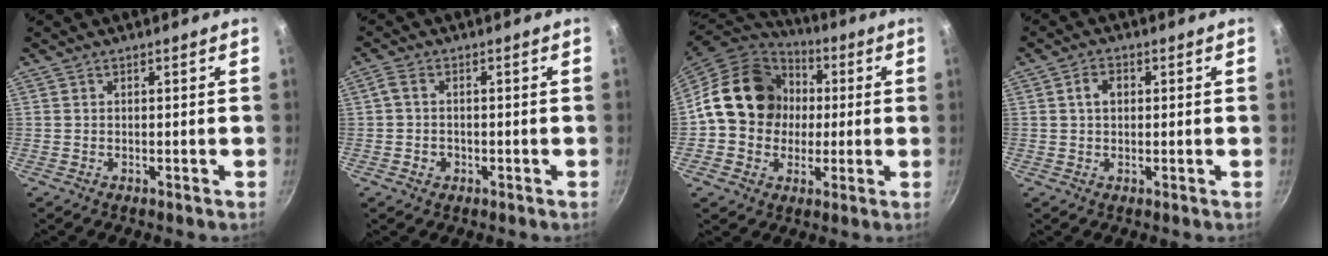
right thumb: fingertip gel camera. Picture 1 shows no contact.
{"total": 3.3, "force": [-0.9, 2.6, 1.9], "torque": [-0.038, 0.009, -0.021]}
{"total": 18.2, "force": [1.5, 15.3, 9.7], "torque": [-0.132, 0.033, 0.018]}
{"total": 3.2, "force": [0.6, 2.4, 2.1], "torque": [-0.023, 0.006, 0.008]}